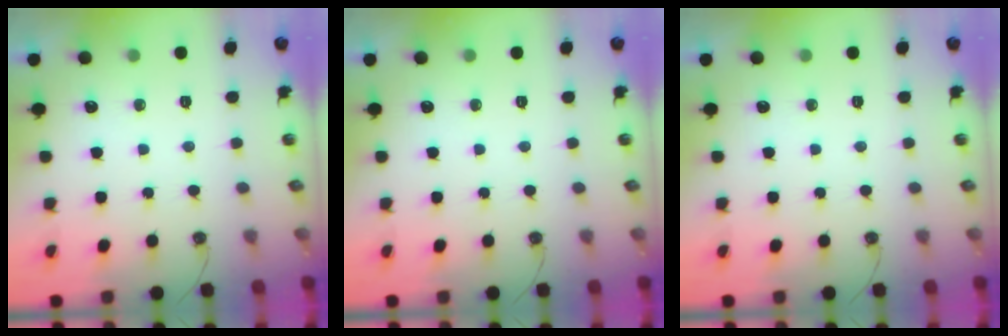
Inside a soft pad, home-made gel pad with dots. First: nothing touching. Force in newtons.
{"total": 0.0}
{"total": 0.0}